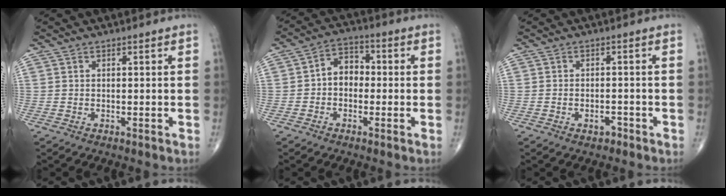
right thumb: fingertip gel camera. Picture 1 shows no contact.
{"total": 5.9, "force": [-0.7, 4.5, 3.7], "torque": [-0.034, 0.024, -0.027]}
{"total": 2.1, "force": [-1.2, 1.3, 1.1], "torque": [-0.015, 0.010, -0.016]}